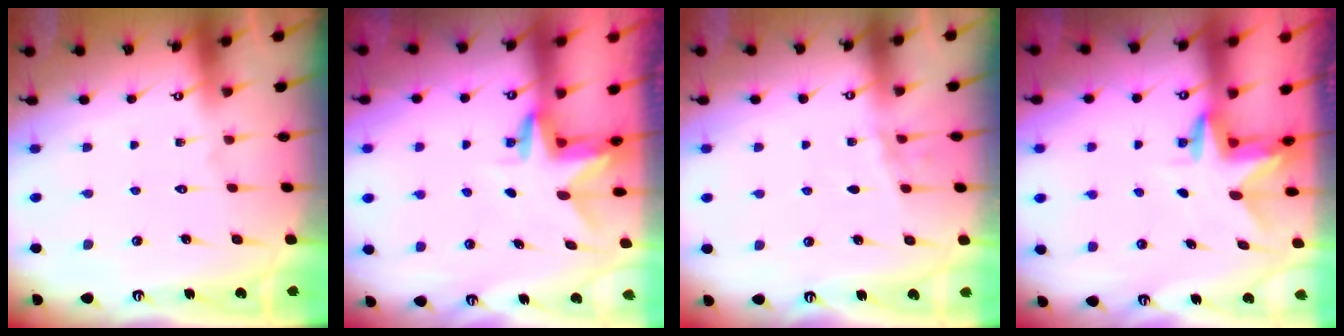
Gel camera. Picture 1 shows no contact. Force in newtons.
{"total": 3.0, "press": 3.0, "slide": 0.2}
{"total": 5.5, "press": 4.7, "slide": 2.8}
{"total": 2.7, "press": 2.7, "slide": 0.1}